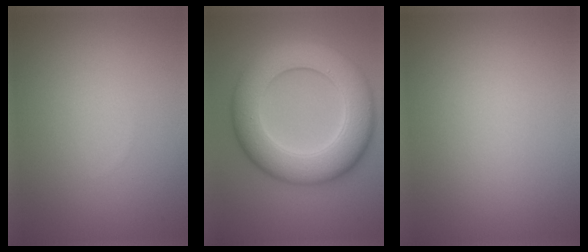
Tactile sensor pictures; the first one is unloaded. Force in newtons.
{"total": 10.9, "press": 10.8, "slide": 0.6}
{"total": 0.0}